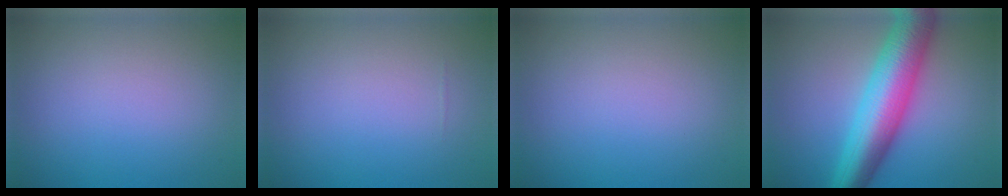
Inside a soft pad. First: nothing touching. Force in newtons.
{"total": 0.0}
{"total": 0.0}
{"total": 9.5, "press": 9.5, "slide": 0.2}